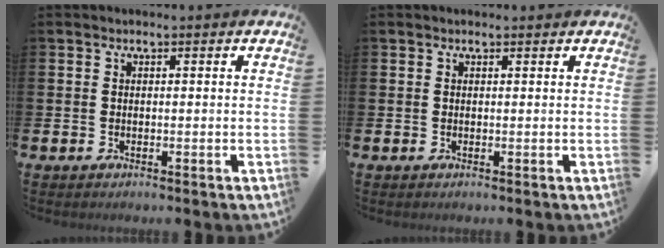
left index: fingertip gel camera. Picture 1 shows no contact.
{"total": 0.0}